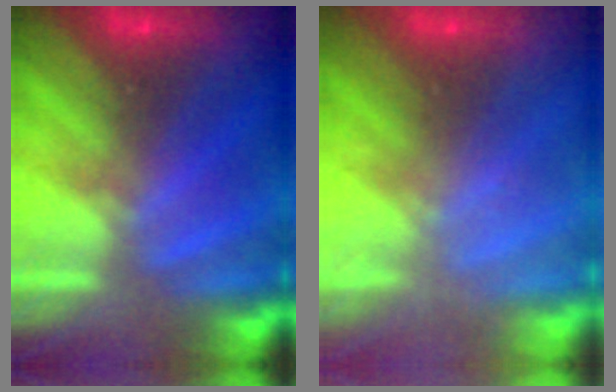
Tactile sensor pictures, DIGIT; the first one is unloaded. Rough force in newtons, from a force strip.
{"total": 2.2}